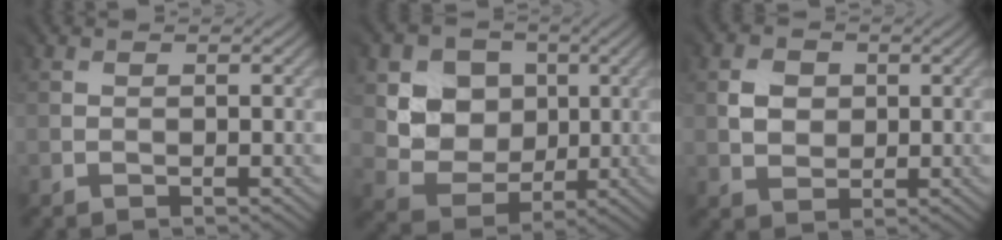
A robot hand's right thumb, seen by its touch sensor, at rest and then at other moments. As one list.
[{"total": 7.1, "force": [2.3, 6.4, 2.1], "torque": [-0.053, -0.008, 0.033]}, {"total": 2.8, "force": [0.9, 2.6, 0.4], "torque": [-0.014, 0.000, 0.013]}]